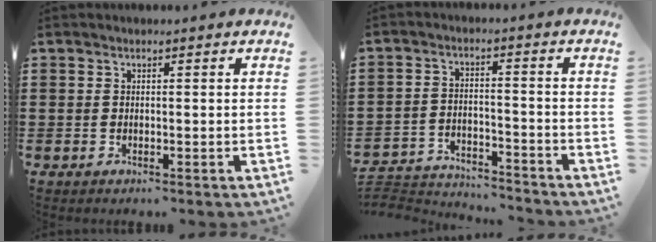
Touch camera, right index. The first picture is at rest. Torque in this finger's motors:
{"motor_torque": [-2.13, 0.00, -1.05, -0.21]}